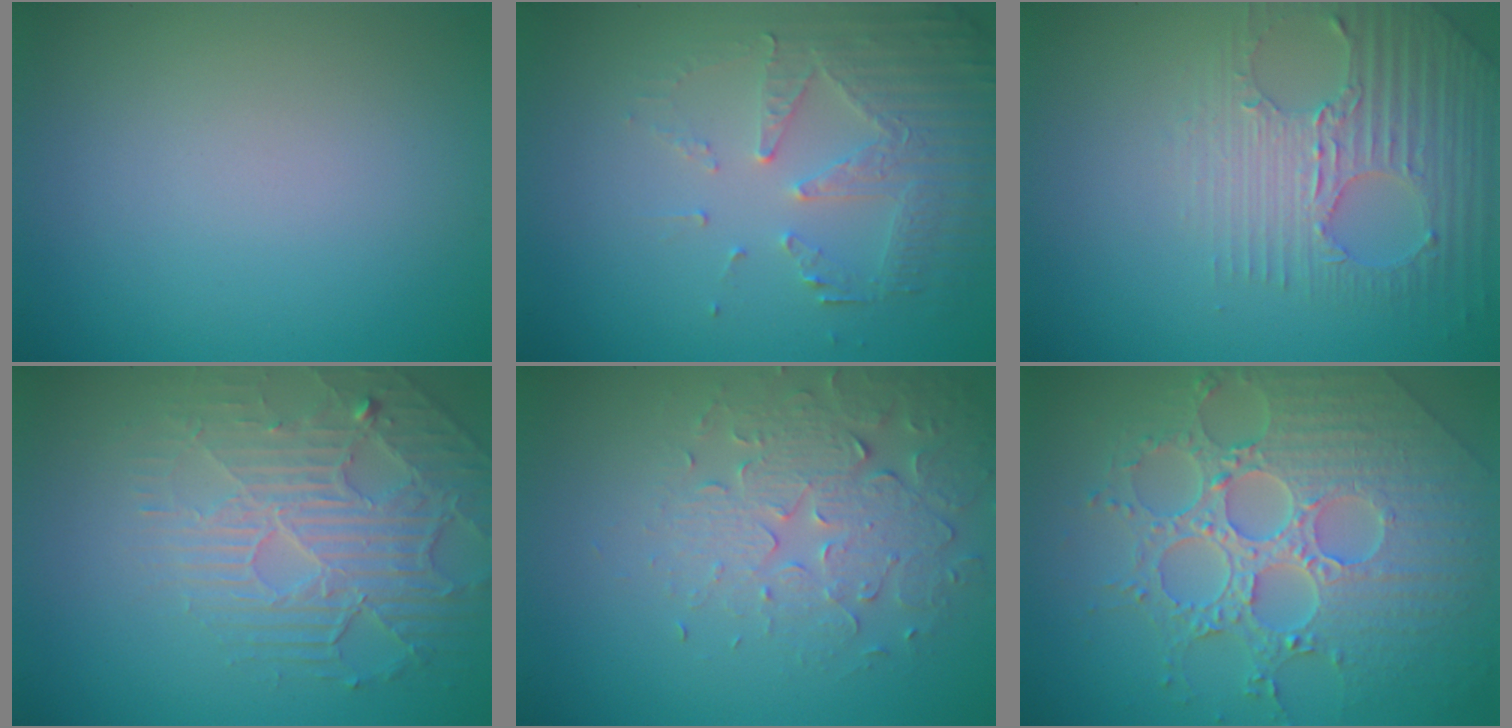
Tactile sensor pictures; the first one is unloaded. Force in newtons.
{"total": 5.4, "press": 3.7, "slide": 3.9}
{"total": 3.1, "press": 3.0, "slide": 0.6}
{"total": 4.2, "press": 3.9, "slide": 1.6}
{"total": 3.9, "press": 3.6, "slide": 1.7}
{"total": 8.5, "press": 6.2, "slide": 5.8}